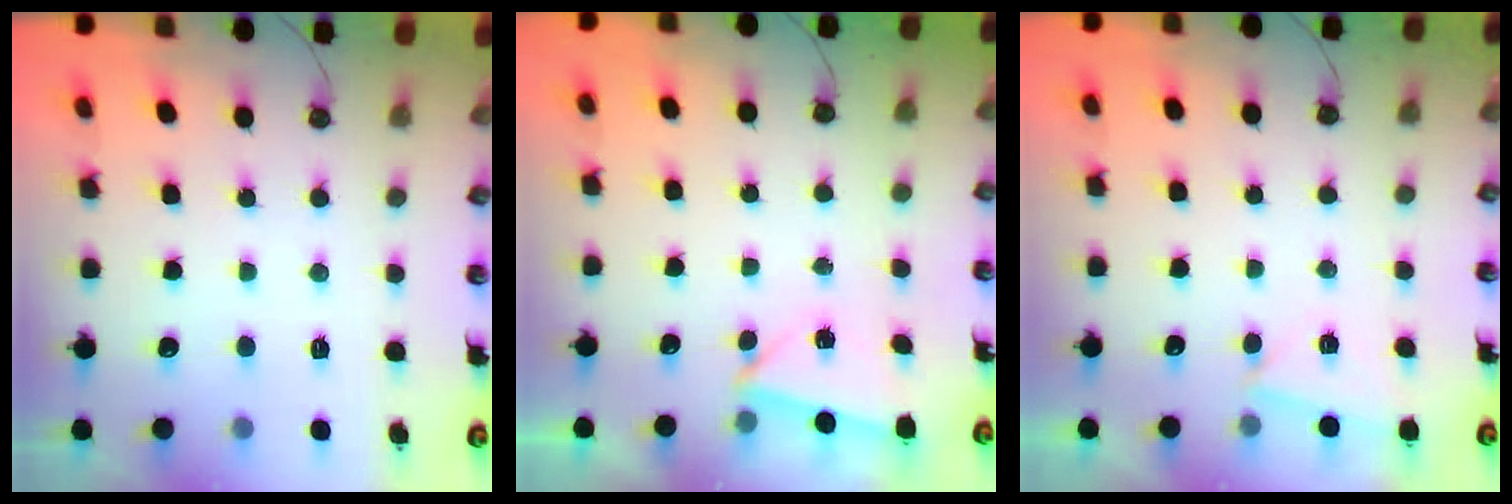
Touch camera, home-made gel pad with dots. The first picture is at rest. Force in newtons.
{"total": 2.3, "press": 2.0, "slide": 1.2}
{"total": 2.6, "press": 1.5, "slide": 2.1}